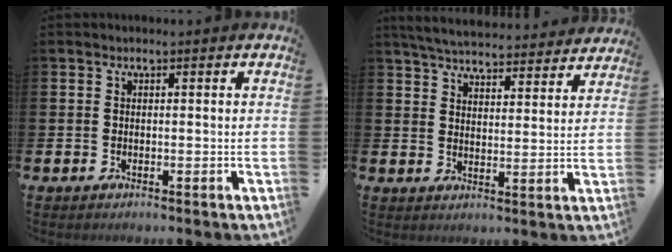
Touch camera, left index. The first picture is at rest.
{"total": 5.8, "force": [5.7, 0.7, 0.9], "torque": [-0.035, -0.038, 0.101]}